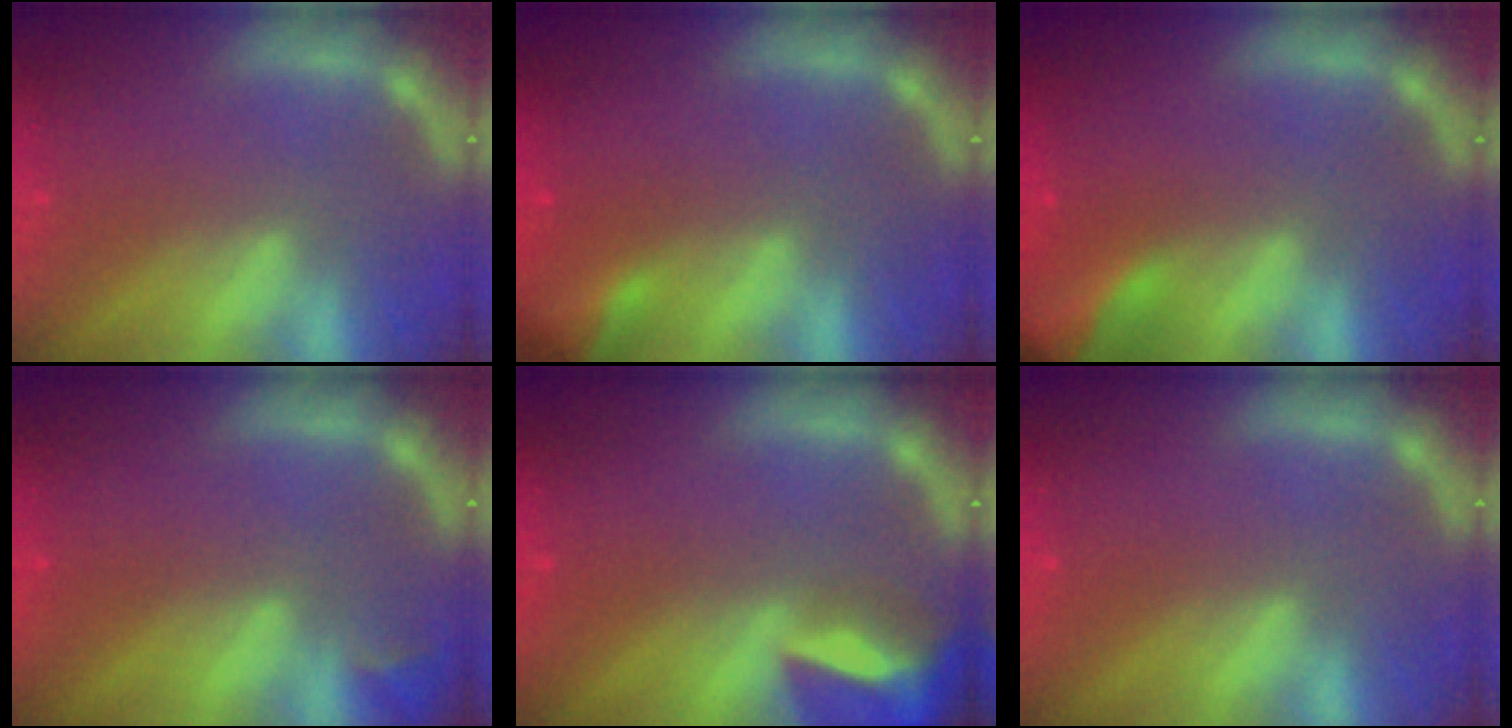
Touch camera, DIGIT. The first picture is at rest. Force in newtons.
{"total": 2.9}
{"total": 6.9}
{"total": 0.9}
{"total": 7.4}
{"total": 0.0}